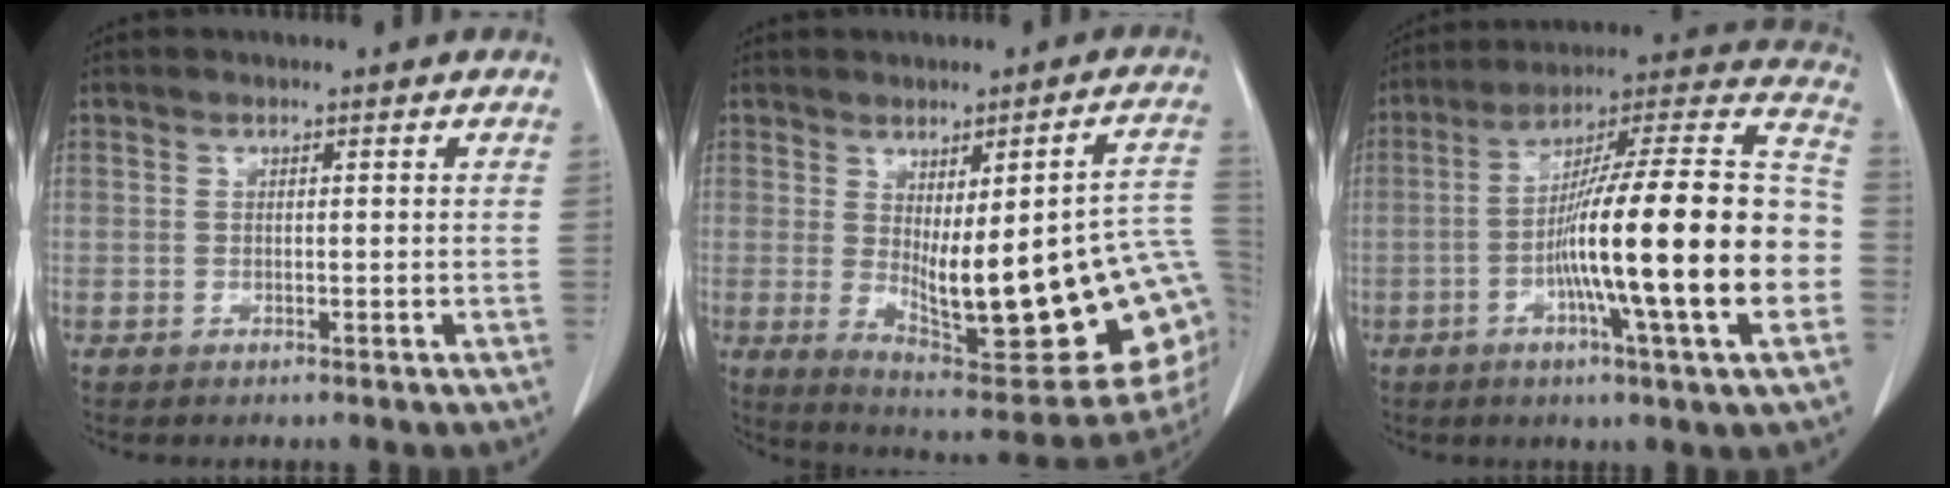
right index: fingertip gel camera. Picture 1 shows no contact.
{"total": 25.3, "force": [-2.2, 6.1, 24.4], "torque": [-0.253, -0.008, -0.008]}
{"total": 24.6, "force": [-5.0, 0.6, 24.1], "torque": [-0.322, 0.008, -0.092]}